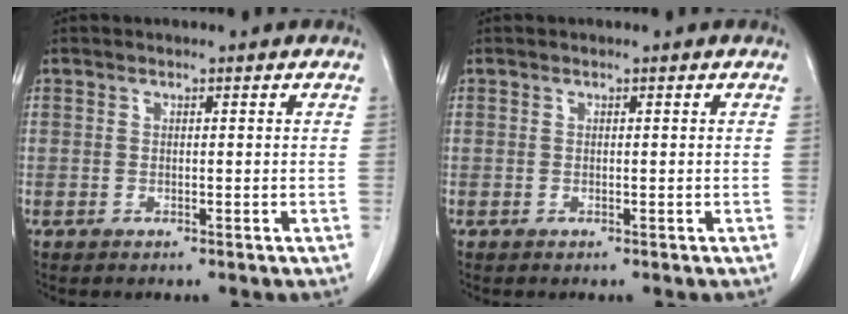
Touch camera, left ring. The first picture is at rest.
{"total": 0.0}